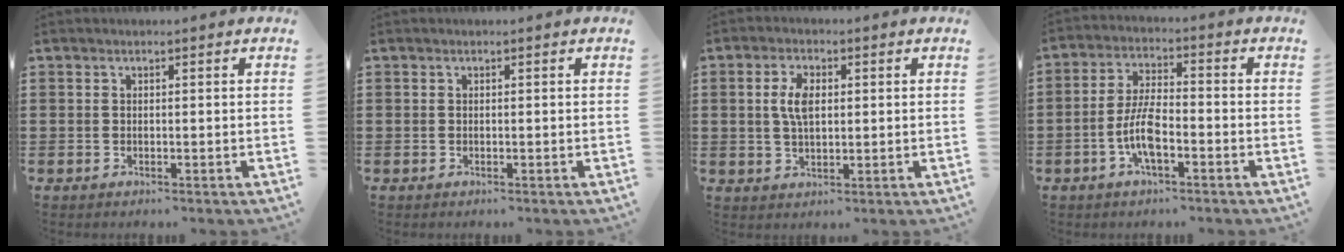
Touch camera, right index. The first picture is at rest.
{"total": 0.0}
{"total": 5.0, "force": [0.8, 2.4, 4.3], "torque": [-0.088, 0.012, 0.011]}
{"total": 6.9, "force": [-2.3, 2.2, 6.1], "torque": [-0.138, -0.007, -0.049]}